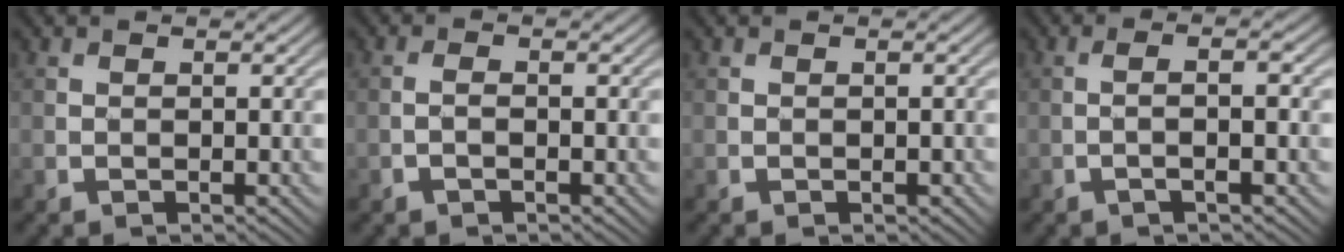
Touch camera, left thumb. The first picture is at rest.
{"total": 0.9, "force": [-0.5, 0.2, 0.8], "torque": [-0.018, 0.003, -0.014]}
{"total": 0.5, "force": [-0.3, 0.3, 0.4], "torque": [-0.006, -0.001, -0.004]}
{"total": 2.6, "force": [-0.5, 0.4, 2.5], "torque": [-0.044, 0.008, -0.020]}